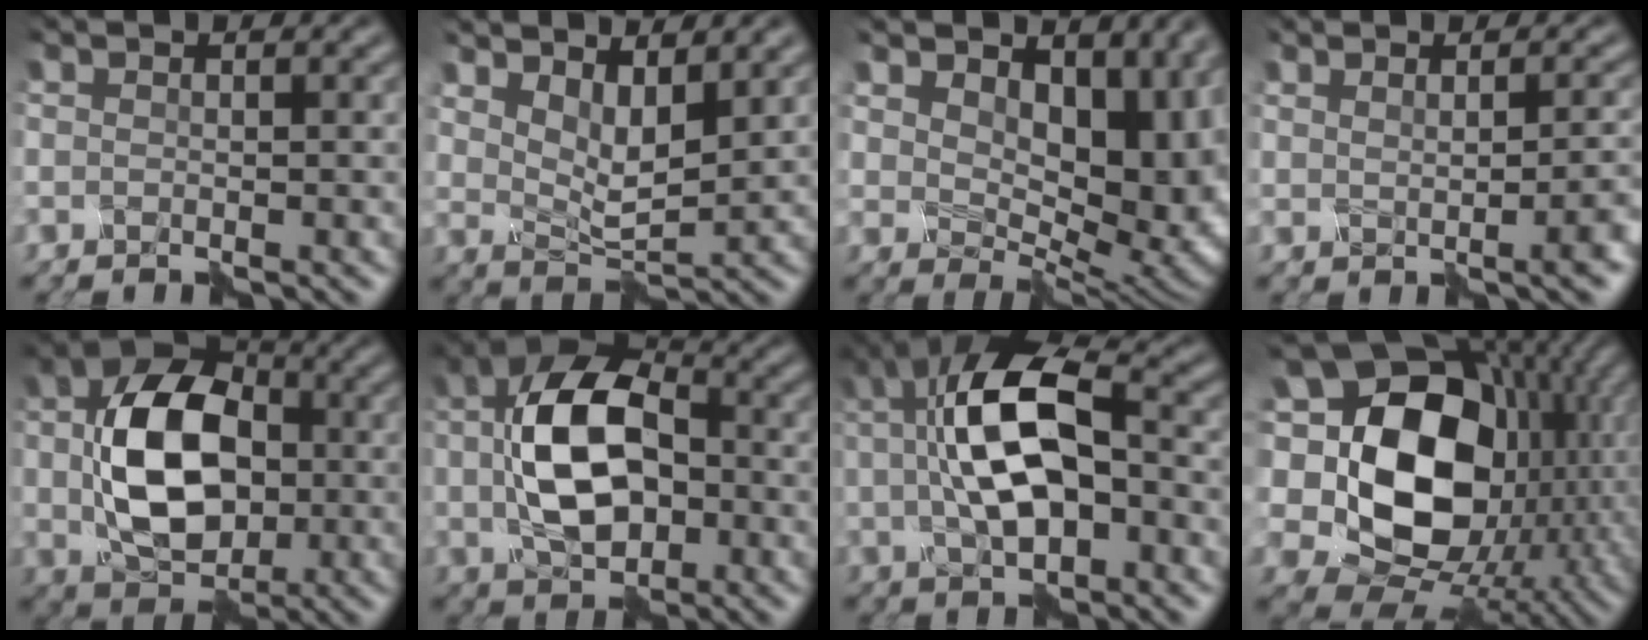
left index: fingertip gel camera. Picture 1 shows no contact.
{"total": 3.3, "force": [2.4, 1.3, 2.0], "torque": [-0.038, -0.008, 0.052]}
{"total": 8.4, "force": [3.0, 5.4, 5.6], "torque": [-0.079, -0.010, 0.057]}
{"total": 1.8, "force": [0.2, 0.7, 1.7], "torque": [-0.013, 0.008, 0.013]}
{"total": 10.5, "force": [0.2, 7.3, 7.5], "torque": [-0.149, 0.006, 0.011]}
{"total": 9.6, "force": [0.1, 6.0, 7.5], "torque": [-0.154, 0.013, 0.005]}
{"total": 8.6, "force": [0.7, 4.1, 7.6], "torque": [-0.139, 0.023, 0.012]}
{"total": 18.9, "force": [1.9, 14.4, 12.0], "torque": [-0.237, 0.016, 0.052]}